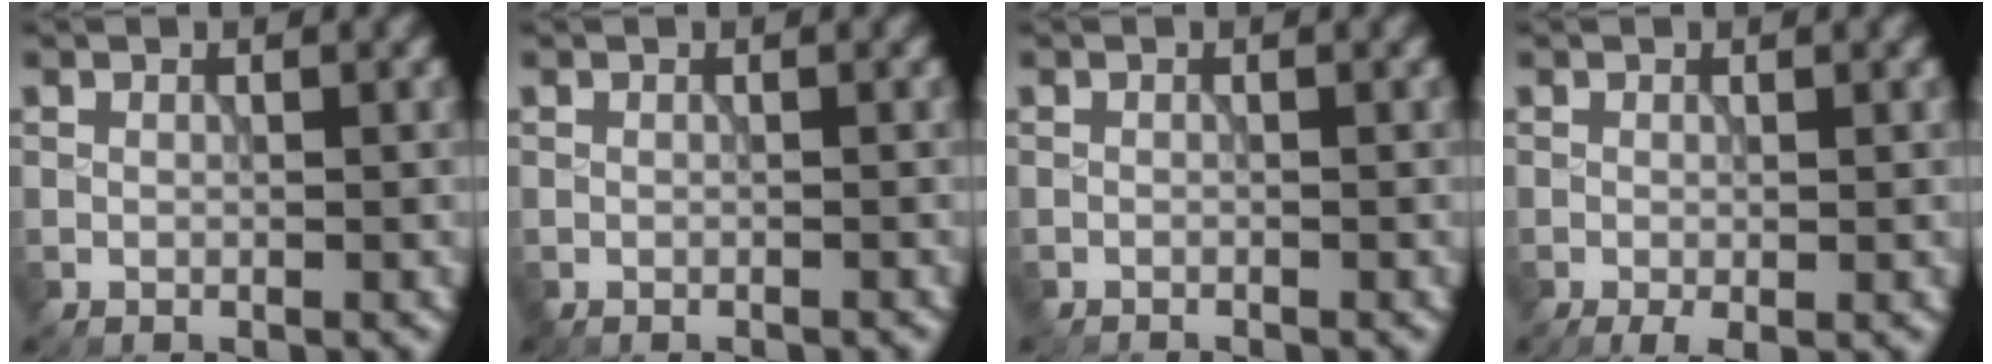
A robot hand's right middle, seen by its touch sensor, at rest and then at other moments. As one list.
[{"total": 1.2, "force": [-1.1, 0.2, 0.3], "torque": [0.006, -0.004, -0.017]}, {"total": 0.8, "force": [-0.8, 0.0, 0.0], "torque": [0.006, -0.004, -0.016]}, {"total": 1.5, "force": [-0.7, 0.2, 1.3], "torque": [-0.024, -0.008, -0.012]}]